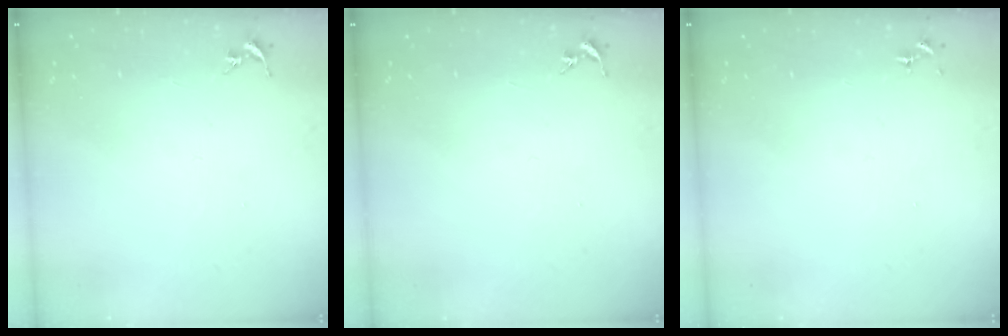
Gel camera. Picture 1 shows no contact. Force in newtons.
{"total": 0.0}
{"total": 0.0}